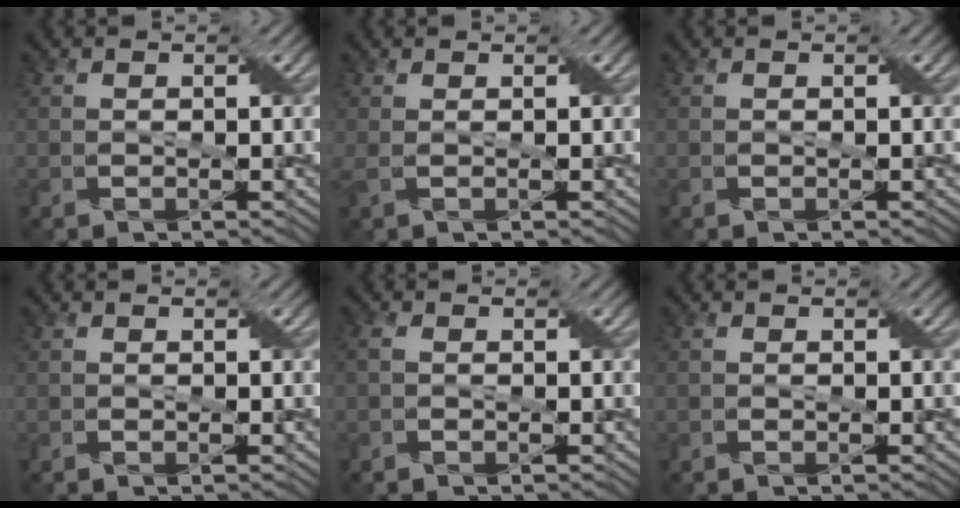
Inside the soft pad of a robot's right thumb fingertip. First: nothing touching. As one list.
[{"total": 2.8, "force": [-0.2, 1.6, 2.3], "torque": [-0.061, -0.003, -0.009]}, {"total": 0.0}, {"total": 0.0}, {"total": 1.6, "force": [0.0, 1.0, 1.2], "torque": [-0.026, 0.003, -0.006]}, {"total": 0.0}]